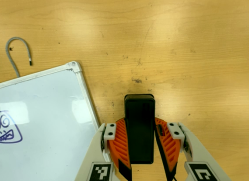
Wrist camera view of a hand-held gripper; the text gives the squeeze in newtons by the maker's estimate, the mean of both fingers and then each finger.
{"total": 8.0, "left": 6.8, "right": 9.1}